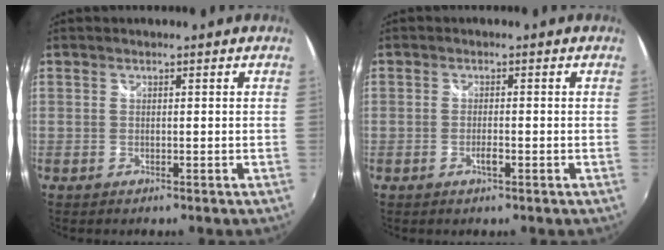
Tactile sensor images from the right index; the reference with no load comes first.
{"total": 1.6, "force": [-0.7, 0.4, 1.4], "torque": [-0.027, 0.001, -0.012]}